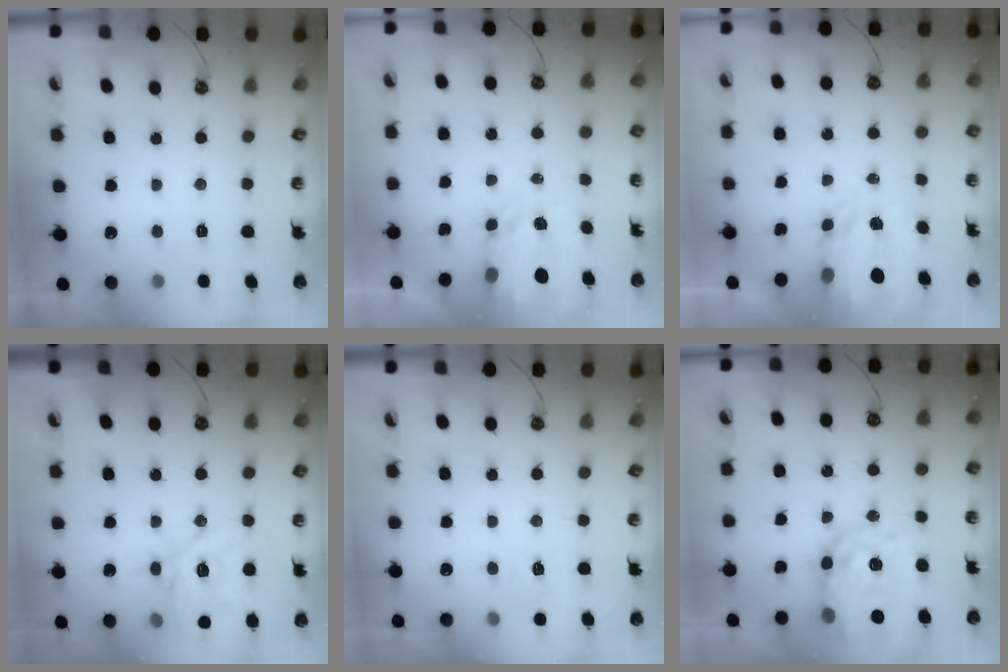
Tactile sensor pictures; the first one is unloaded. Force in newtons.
{"total": 3.6, "press": 3.6, "slide": 0.4}
{"total": 3.7, "press": 3.7, "slide": 0.4}
{"total": 15.3, "press": 15.1, "slide": 2.2}
{"total": 5.8, "press": 5.8, "slide": 0.6}
{"total": 14.5, "press": 14.4, "slide": 1.2}